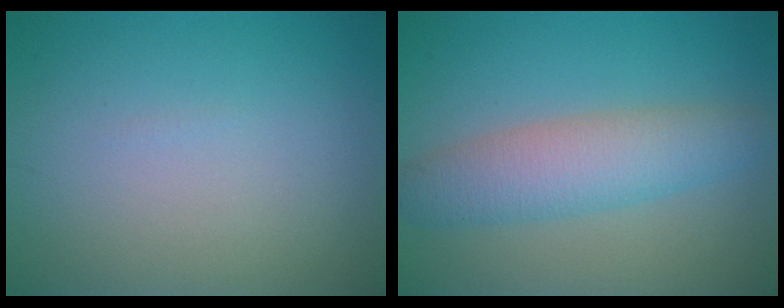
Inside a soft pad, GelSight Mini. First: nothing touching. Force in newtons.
{"total": 5.0, "press": 5.0, "slide": 0.1}